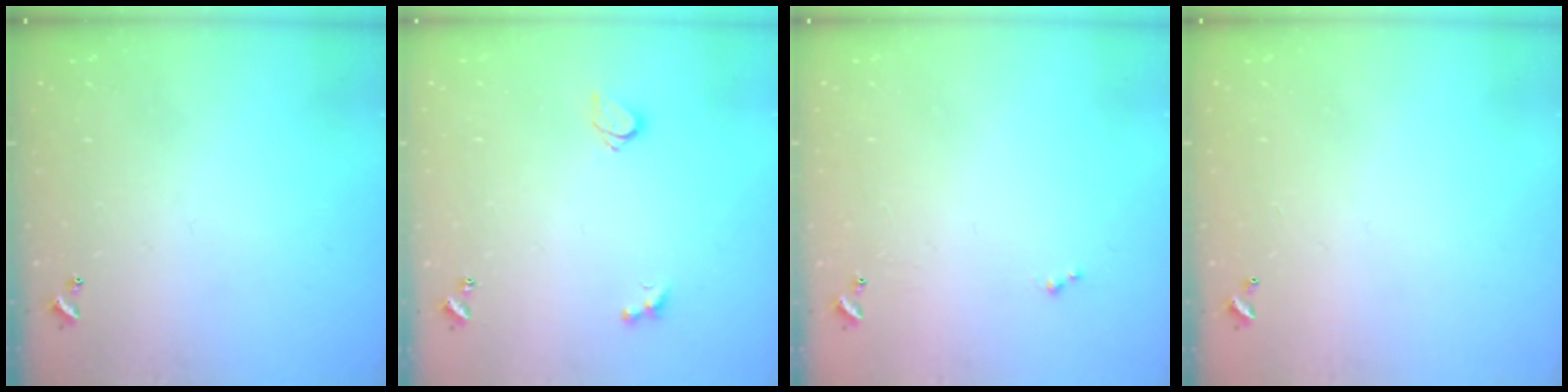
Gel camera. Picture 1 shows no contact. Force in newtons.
{"total": 2.8, "press": 2.5, "slide": 1.3}
{"total": 1.2, "press": 1.2, "slide": 0.2}
{"total": 2.9, "press": 2.9, "slide": 0.1}